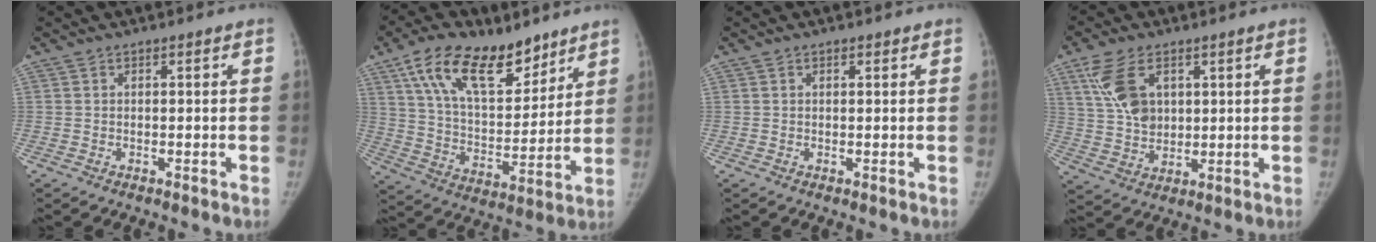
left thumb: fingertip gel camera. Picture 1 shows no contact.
{"total": 20.4, "force": [12.5, 10.1, 12.5], "torque": [-0.175, -0.046, 0.224]}
{"total": 0.7, "force": [0.4, 0.6, 0.2], "torque": [0.009, 0.000, 0.003]}
{"total": 10.0, "force": [4.1, 6.4, 6.5], "torque": [-0.111, -0.010, 0.086]}